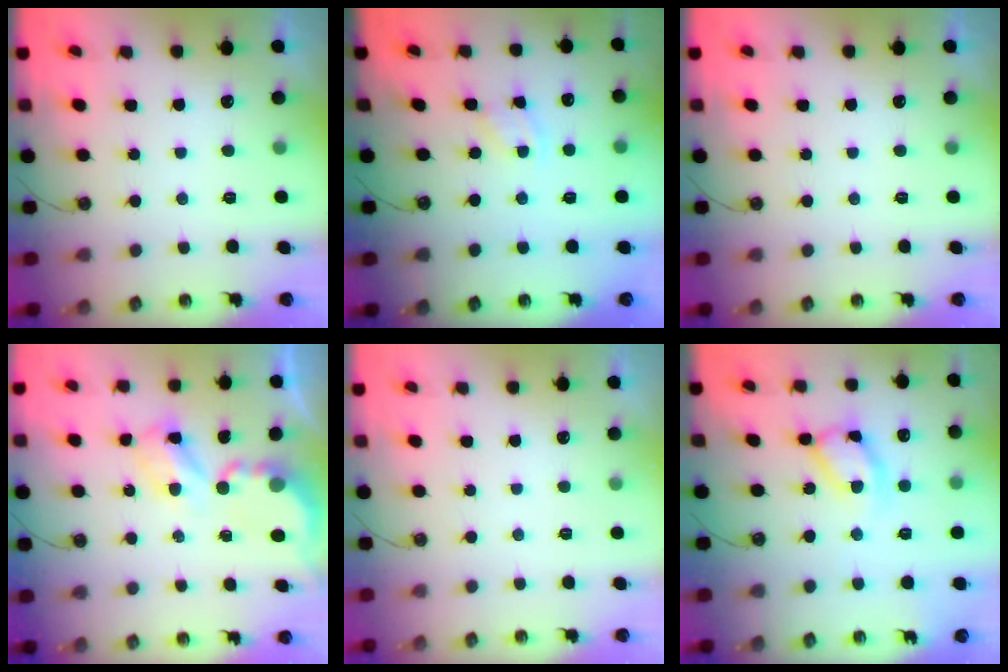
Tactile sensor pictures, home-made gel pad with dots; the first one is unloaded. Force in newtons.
{"total": 2.1, "press": 2.1, "slide": 0.4}
{"total": 0.0}
{"total": 8.5, "press": 8.4, "slide": 0.4}
{"total": 0.0}
{"total": 12.9, "press": 12.8, "slide": 1.4}